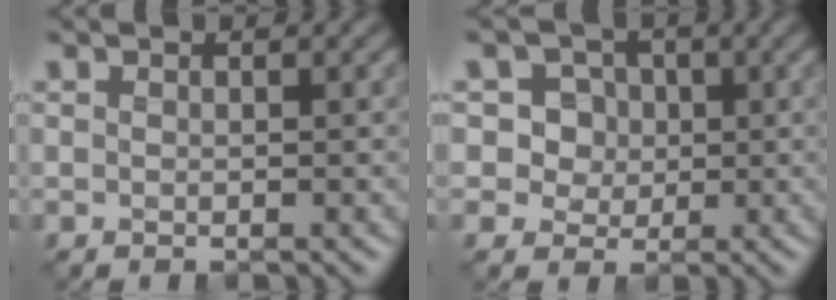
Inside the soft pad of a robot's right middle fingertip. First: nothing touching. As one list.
[{"total": 5.6, "force": [1.8, 4.8, 2.4], "torque": [-0.035, 0.008, 0.013]}]